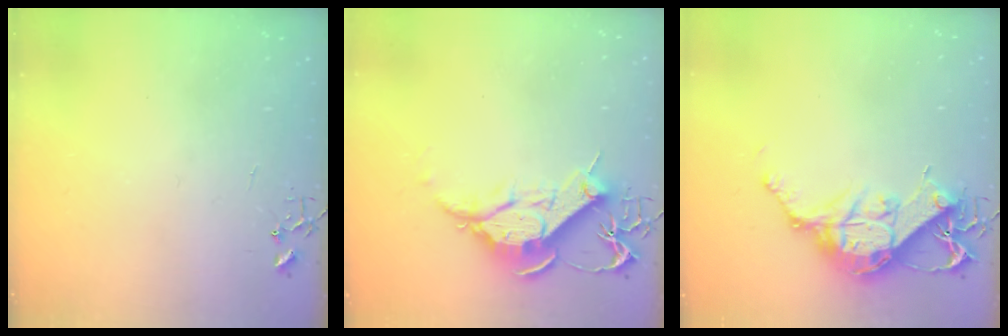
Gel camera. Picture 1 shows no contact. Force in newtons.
{"total": 13.5, "press": 13.4, "slide": 1.6}
{"total": 13.2, "press": 13.2, "slide": 1.1}